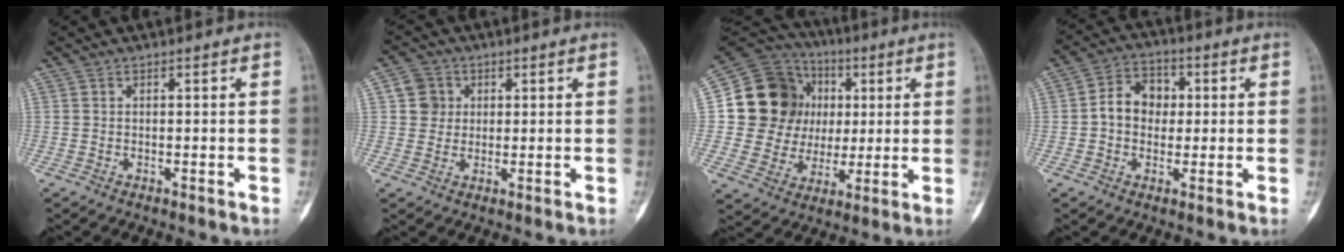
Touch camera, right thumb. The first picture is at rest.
{"total": 4.5, "force": [1.0, 4.3, 0.8], "torque": [0.014, 0.005, 0.014]}
{"total": 17.1, "force": [2.9, 15.3, 7.1], "torque": [-0.085, 0.025, 0.064]}
{"total": 7.9, "force": [0.3, 6.4, 4.7], "torque": [-0.050, 0.021, -0.005]}